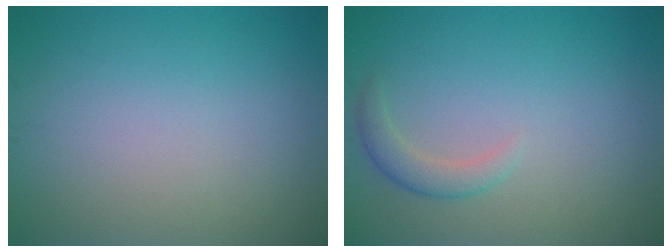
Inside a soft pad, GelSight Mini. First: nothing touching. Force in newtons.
{"total": 1.8, "press": 1.7, "slide": 0.2}